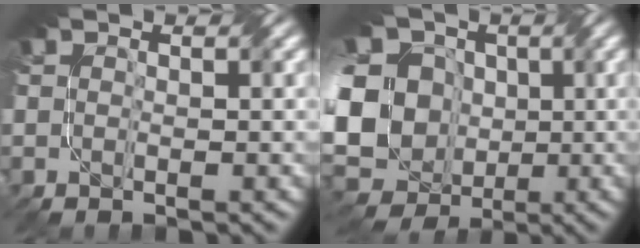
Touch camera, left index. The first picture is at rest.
{"total": 20.7, "force": [-0.7, 17.8, 10.5], "torque": [-0.250, 0.026, -0.052]}